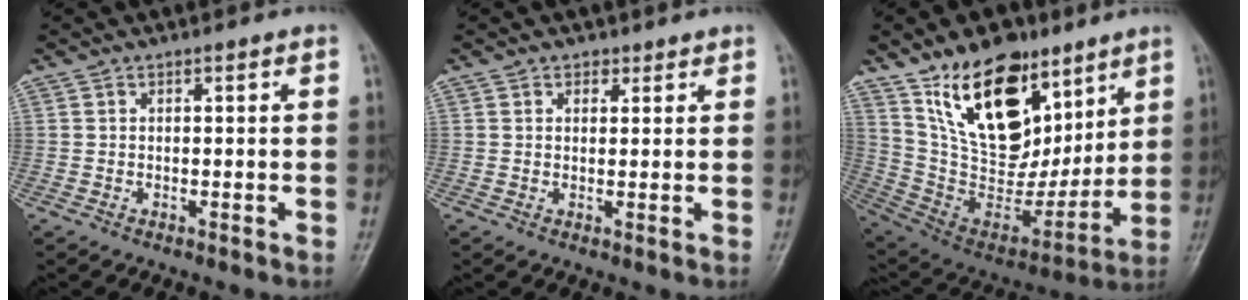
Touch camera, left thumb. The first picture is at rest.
{"total": 2.0, "force": [1.3, 1.5, 0.3], "torque": [0.015, -0.006, 0.014]}
{"total": 23.2, "force": [12.7, 13.7, 13.8], "torque": [-0.178, -0.056, 0.238]}